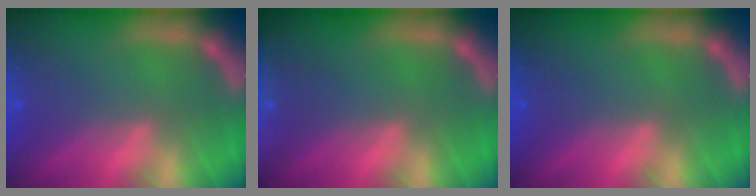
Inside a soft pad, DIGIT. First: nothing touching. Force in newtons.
{"total": 3.0}
{"total": 0.0}